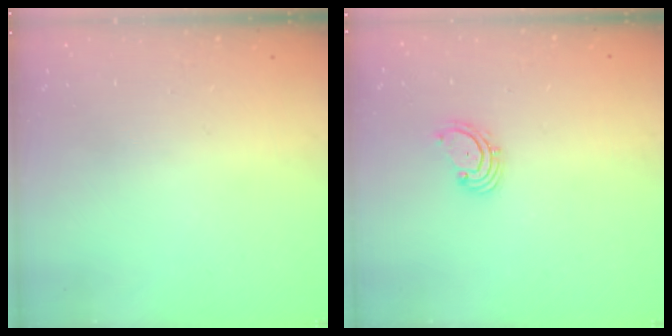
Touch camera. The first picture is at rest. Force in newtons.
{"total": 2.2, "press": 2.1, "slide": 0.7}